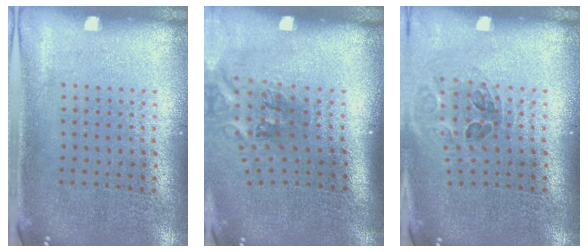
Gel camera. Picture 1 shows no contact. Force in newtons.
{"total": 1.8, "press": 1.1, "slide": 1.4}
{"total": 0.9, "press": 0.9, "slide": 0.2}